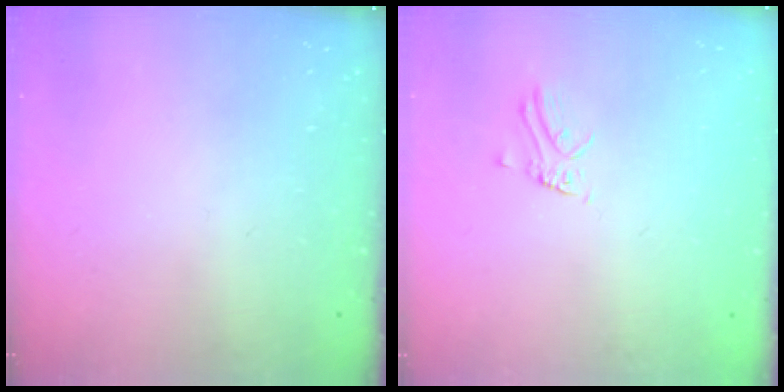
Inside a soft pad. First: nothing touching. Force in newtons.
{"total": 1.6, "press": 1.6, "slide": 0.1}